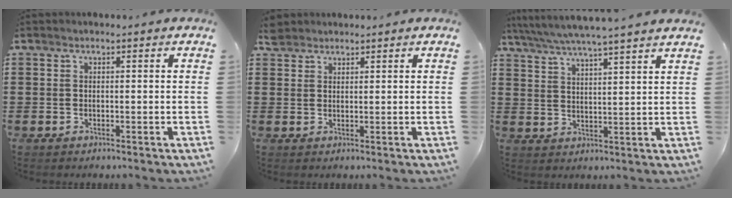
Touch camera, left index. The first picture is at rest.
{"total": 2.3, "force": [2.1, 1.0, 0.3], "torque": [-0.012, 0.006, 0.041]}
{"total": 5.0, "force": [4.6, -0.7, 1.9], "torque": [-0.055, -0.027, 0.078]}